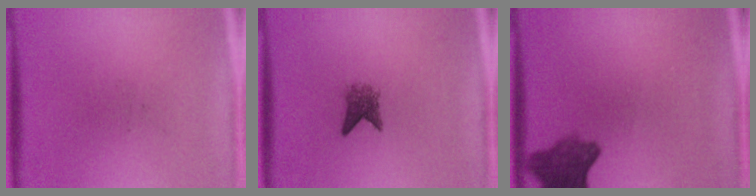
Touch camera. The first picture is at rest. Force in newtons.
{"total": 2.6}
{"total": 7.7}